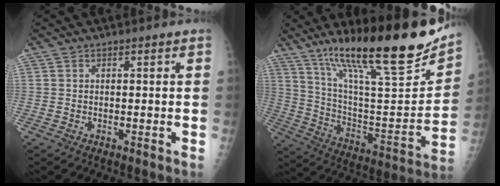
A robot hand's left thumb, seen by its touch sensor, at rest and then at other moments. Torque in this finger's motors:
{"motor_torque": [1.50, -0.80, 1.43, -1.34, 0.13]}